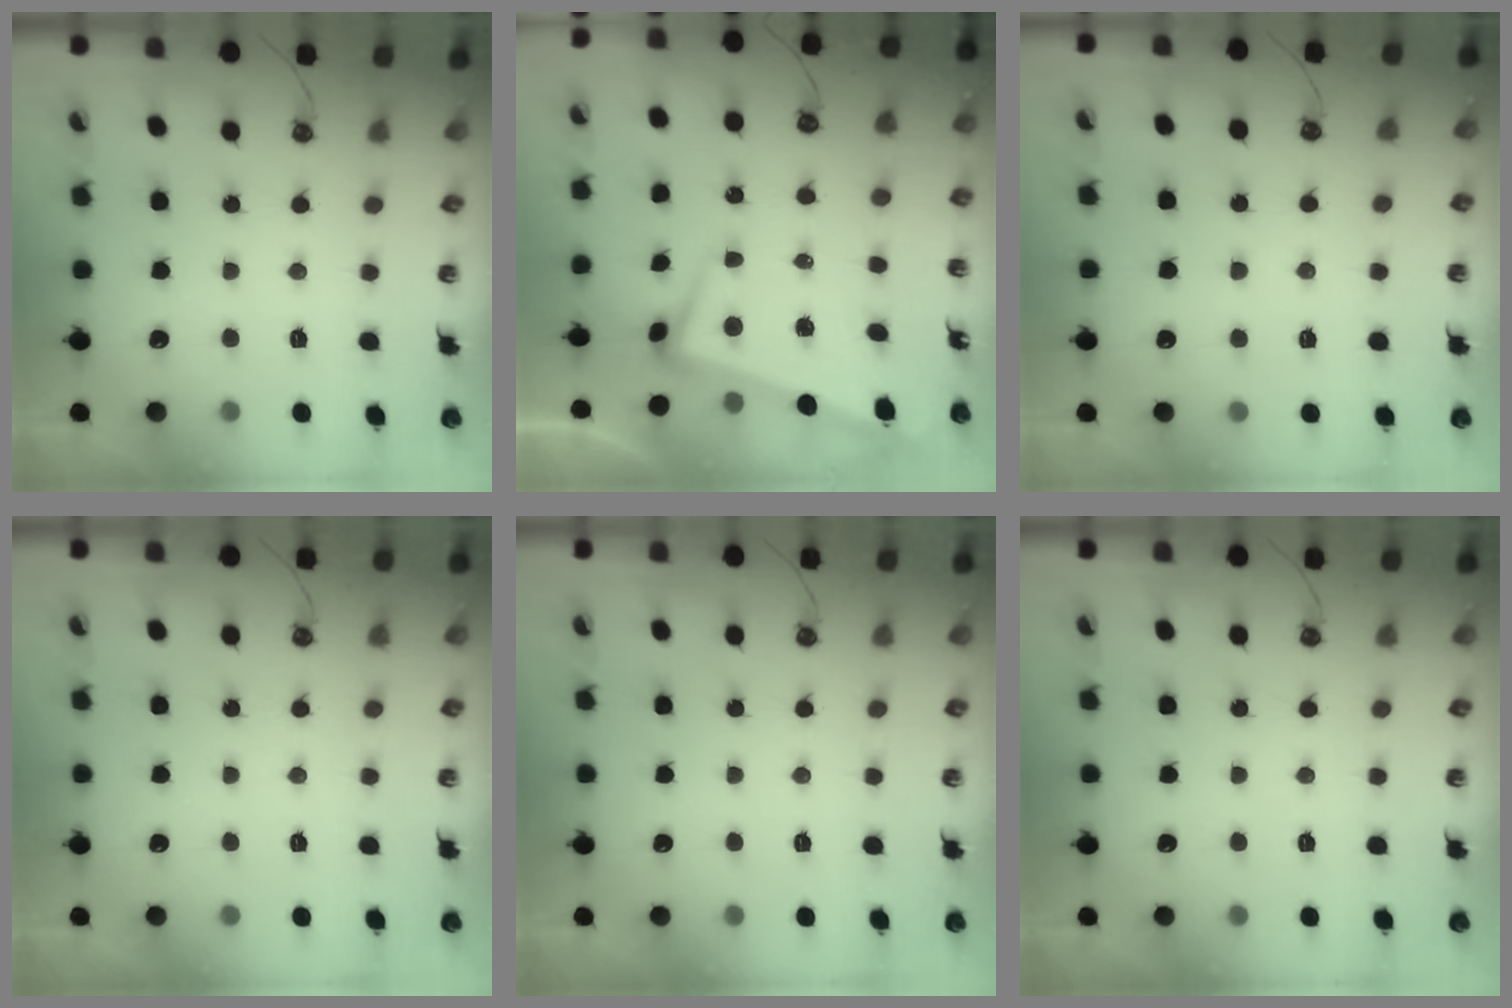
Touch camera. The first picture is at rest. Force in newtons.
{"total": 2.1, "press": 0.6, "slide": 2.0}
{"total": 3.0, "press": 2.9, "slide": 0.4}
{"total": 0.0}
{"total": 0.0}
{"total": 0.0}